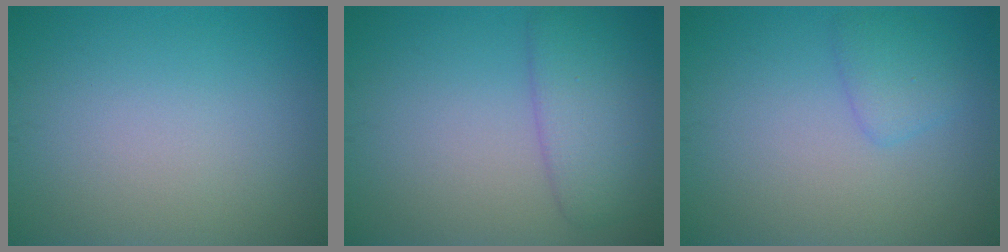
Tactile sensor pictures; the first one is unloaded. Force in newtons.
{"total": 4.3, "press": 4.3, "slide": 0.2}
{"total": 1.9, "press": 1.9, "slide": 0.2}